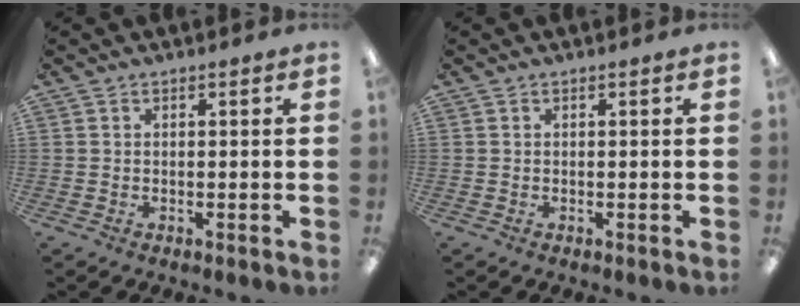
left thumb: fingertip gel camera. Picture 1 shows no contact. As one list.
[{"total": 0.0}]